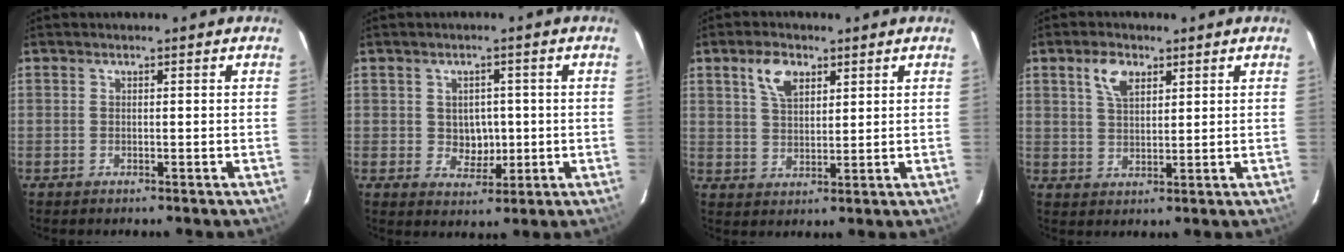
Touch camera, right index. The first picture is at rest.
{"total": 4.4, "force": [0.0, 3.9, 2.1], "torque": [-0.035, 0.006, 0.008]}
{"total": 6.0, "force": [3.2, 3.2, 3.9], "torque": [-0.073, 0.012, 0.060]}
{"total": 5.2, "force": [2.7, 2.8, 3.4], "torque": [-0.064, 0.011, 0.052]}